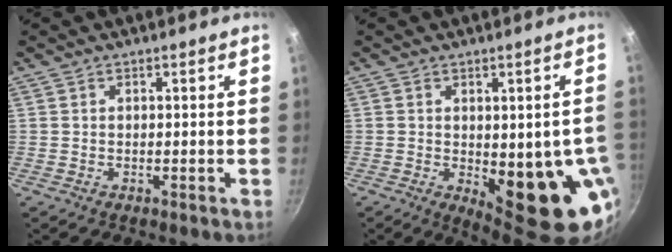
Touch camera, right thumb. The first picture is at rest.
{"total": 15.6, "force": [-3.1, 5.8, 14.1], "torque": [-0.139, -0.013, -0.025]}